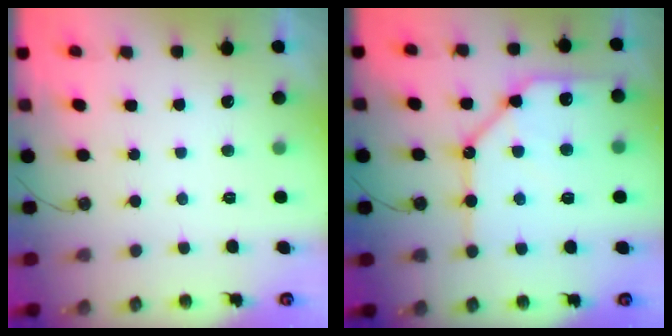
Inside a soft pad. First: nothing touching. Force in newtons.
{"total": 16.1, "press": 16.0, "slide": 1.7}